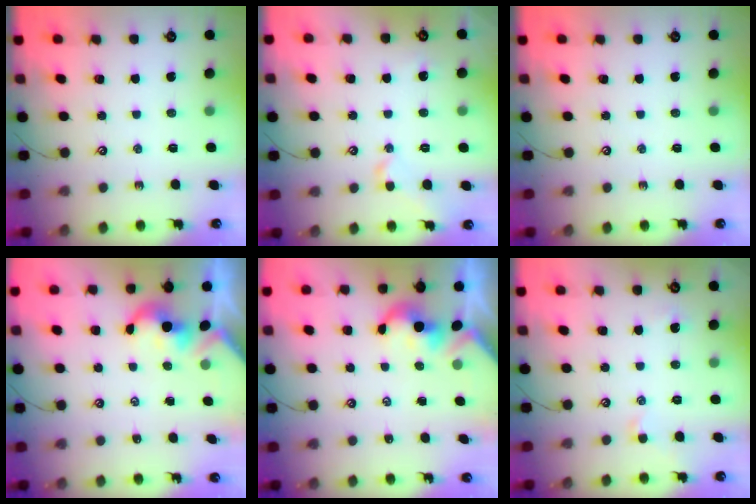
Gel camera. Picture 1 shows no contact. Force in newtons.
{"total": 1.0, "press": 0.7, "slide": 0.7}
{"total": 0.0}
{"total": 2.0, "press": 2.0, "slide": 0.4}
{"total": 2.0, "press": 2.0, "slide": 0.4}
{"total": 0.9, "press": 0.6, "slide": 0.6}